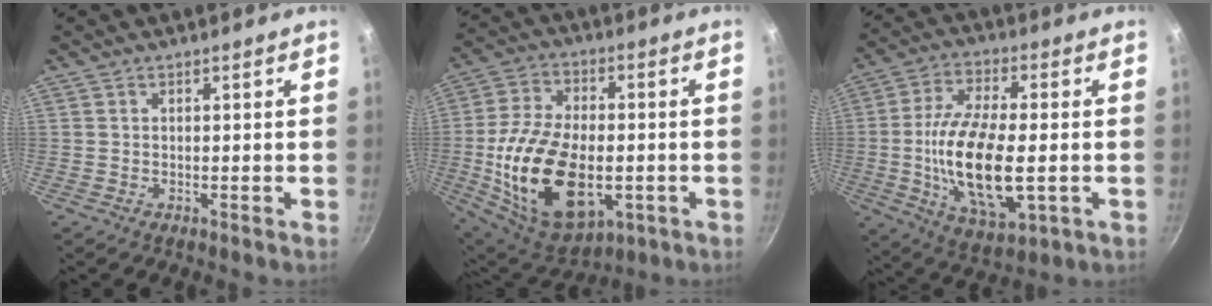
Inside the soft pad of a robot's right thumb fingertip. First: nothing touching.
{"total": 22.9, "force": [-4.2, 13.2, 18.3], "torque": [-0.330, 0.002, -0.049]}
{"total": 18.8, "force": [-2.0, 8.3, 16.7], "torque": [-0.313, -0.003, -0.026]}